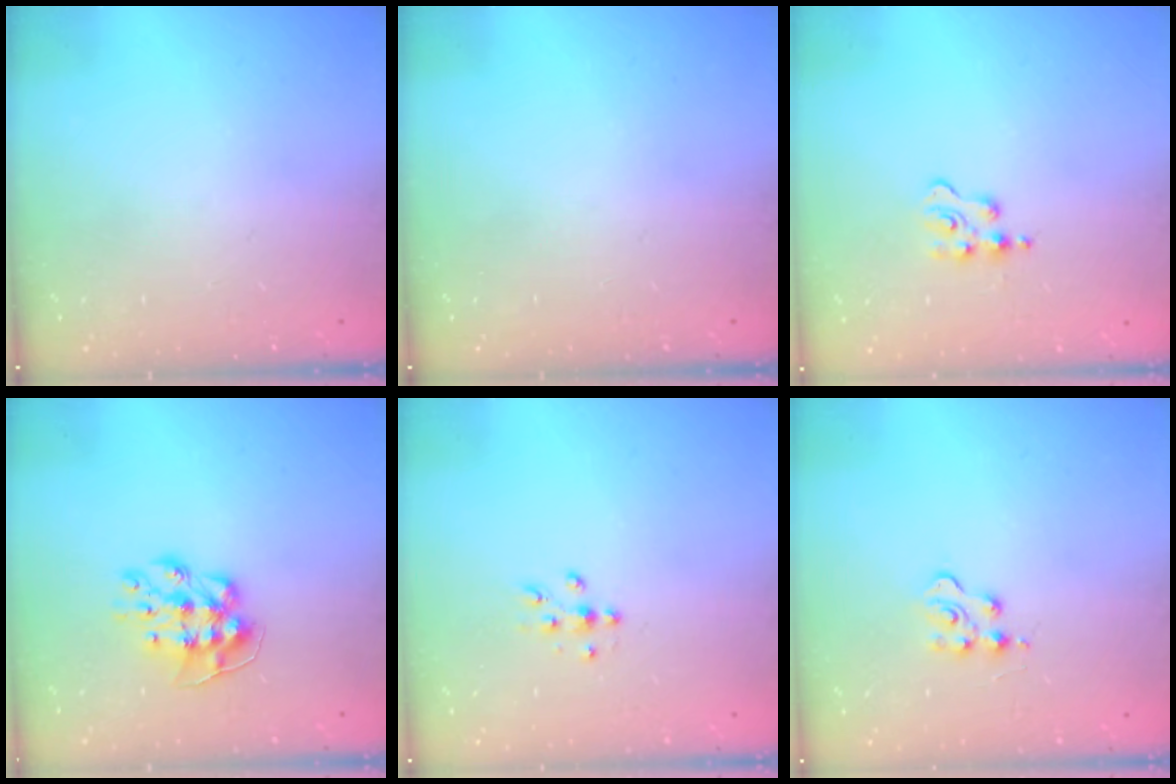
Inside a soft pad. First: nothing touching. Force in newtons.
{"total": 0.0}
{"total": 2.7, "press": 2.7, "slide": 0.5}
{"total": 9.4, "press": 9.4, "slide": 0.0}
{"total": 5.8, "press": 5.6, "slide": 1.5}
{"total": 3.8, "press": 3.7, "slide": 0.5}